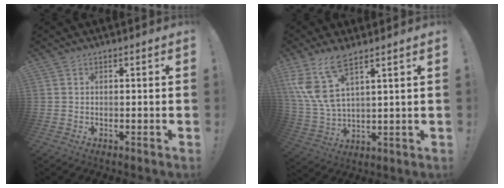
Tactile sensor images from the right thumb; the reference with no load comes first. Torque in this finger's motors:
{"motor_torque": [-0.87, 1.71, 1.03, 0.37, 0.15]}